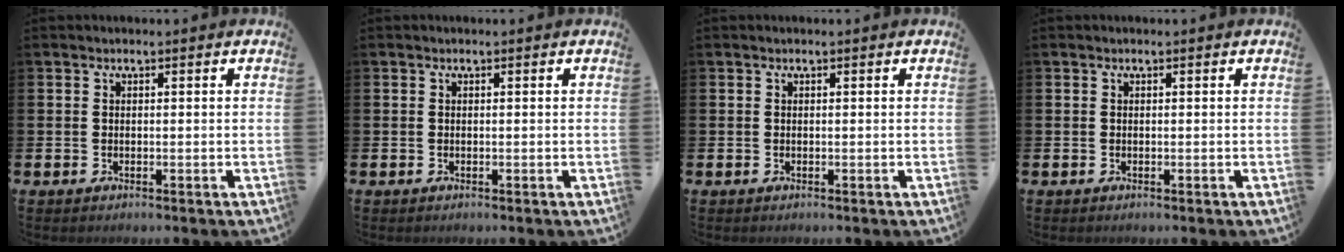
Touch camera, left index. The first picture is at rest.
{"total": 0.0}
{"total": 0.0}
{"total": 0.0}